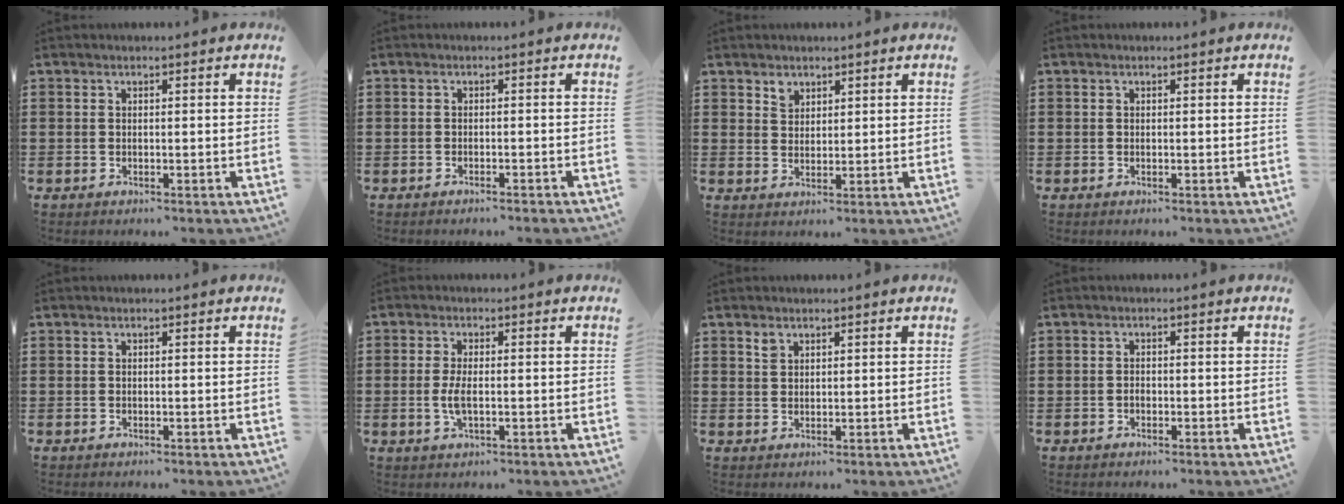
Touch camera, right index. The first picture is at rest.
{"total": 0.9, "force": [-0.9, -0.1, 0.0], "torque": [-0.003, 0.001, -0.018]}
{"total": 2.2, "force": [1.7, 1.4, 0.3], "torque": [-0.003, 0.000, 0.032]}
{"total": 0.0}
{"total": 0.0}
{"total": 3.4, "force": [-0.6, 1.1, 3.2], "torque": [-0.079, -0.007, -0.018]}
{"total": 1.6, "force": [1.2, 0.9, 0.4], "torque": [-0.011, 0.002, 0.024]}
{"total": 0.9, "force": [-0.5, 0.6, 0.5], "torque": [-0.013, -0.002, -0.008]}